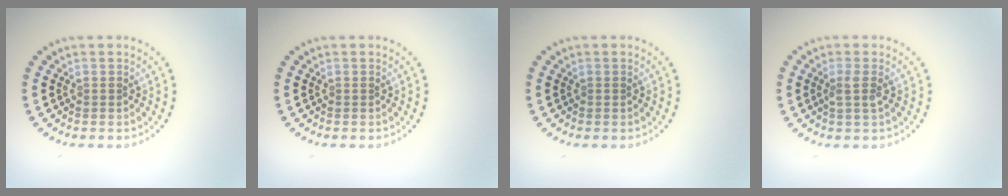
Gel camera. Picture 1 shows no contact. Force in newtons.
{"total": 0.0}
{"total": 0.0}
{"total": 1.4, "press": 1.1, "slide": 0.9}